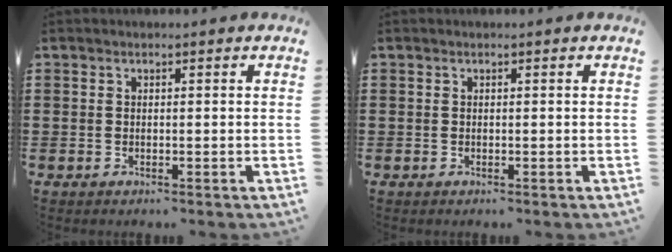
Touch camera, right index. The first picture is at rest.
{"total": 0.0}